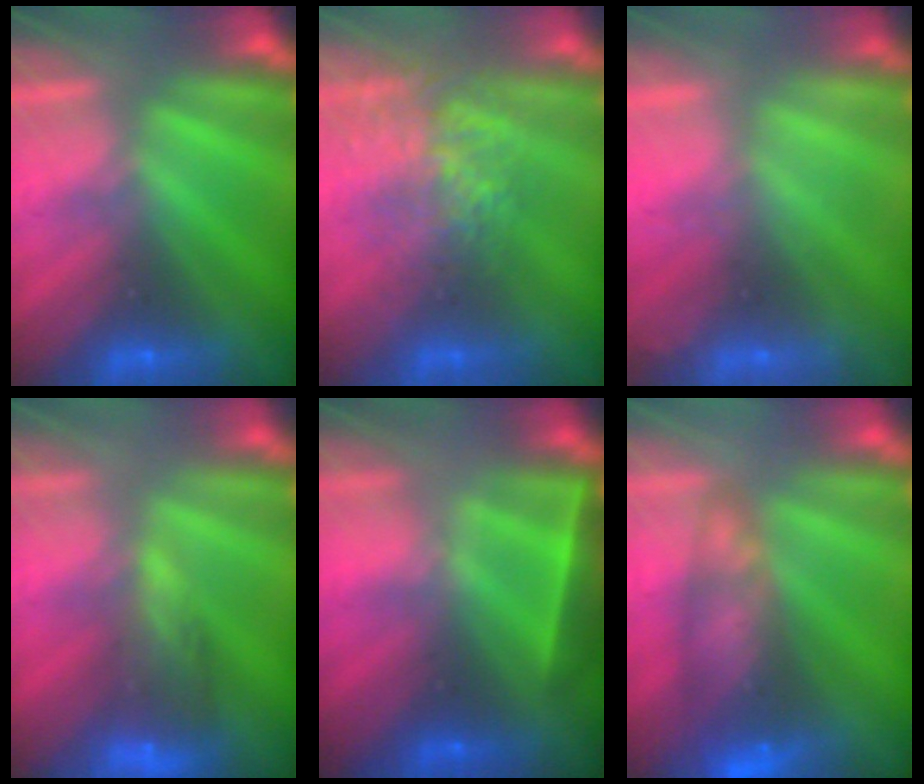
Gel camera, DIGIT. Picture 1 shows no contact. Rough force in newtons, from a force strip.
{"total": 3.9}
{"total": 2.1}
{"total": 8.7}
{"total": 4.6}
{"total": 9.2}